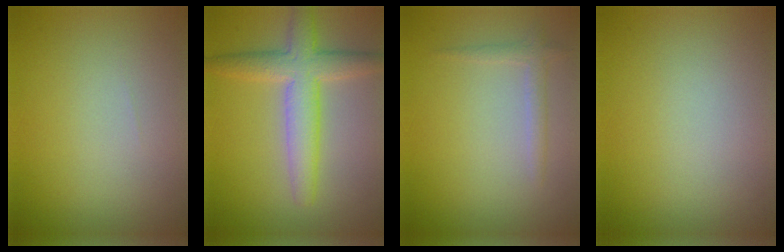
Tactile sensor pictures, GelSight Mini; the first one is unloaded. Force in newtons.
{"total": 4.9, "press": 4.9, "slide": 0.1}
{"total": 1.4, "press": 1.4, "slide": 0.1}
{"total": 0.0}